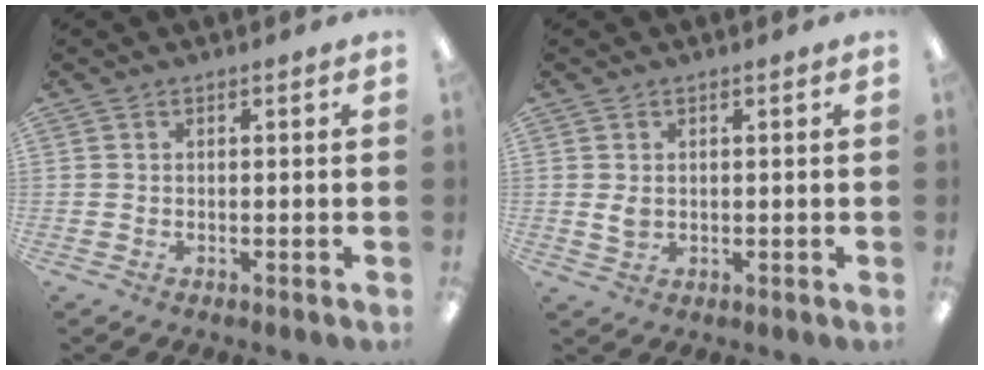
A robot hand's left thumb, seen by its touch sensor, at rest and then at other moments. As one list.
[{"total": 2.4, "force": [0.5, 1.6, 1.8], "torque": [-0.029, 0.000, 0.006]}]